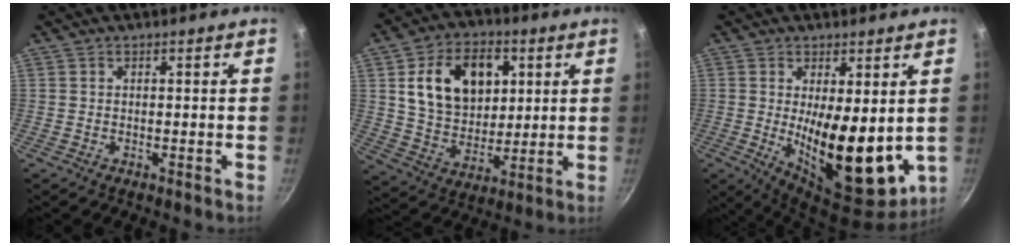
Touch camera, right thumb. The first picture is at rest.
{"total": 17.2, "force": [4.8, 12.1, 11.2], "torque": [-0.151, -0.010, 0.085]}
{"total": 15.8, "force": [0.4, 6.4, 14.4], "torque": [-0.194, -0.036, 0.023]}